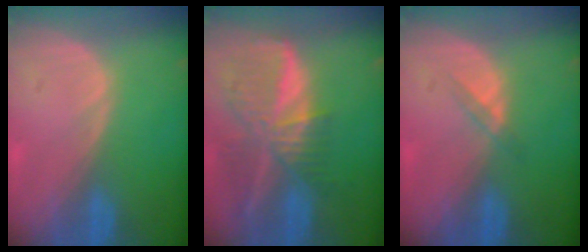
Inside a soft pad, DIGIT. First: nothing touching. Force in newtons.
{"total": 9.5, "press": 8.3, "slide": 4.7}
{"total": 1.8, "press": 1.4, "slide": 1.0}